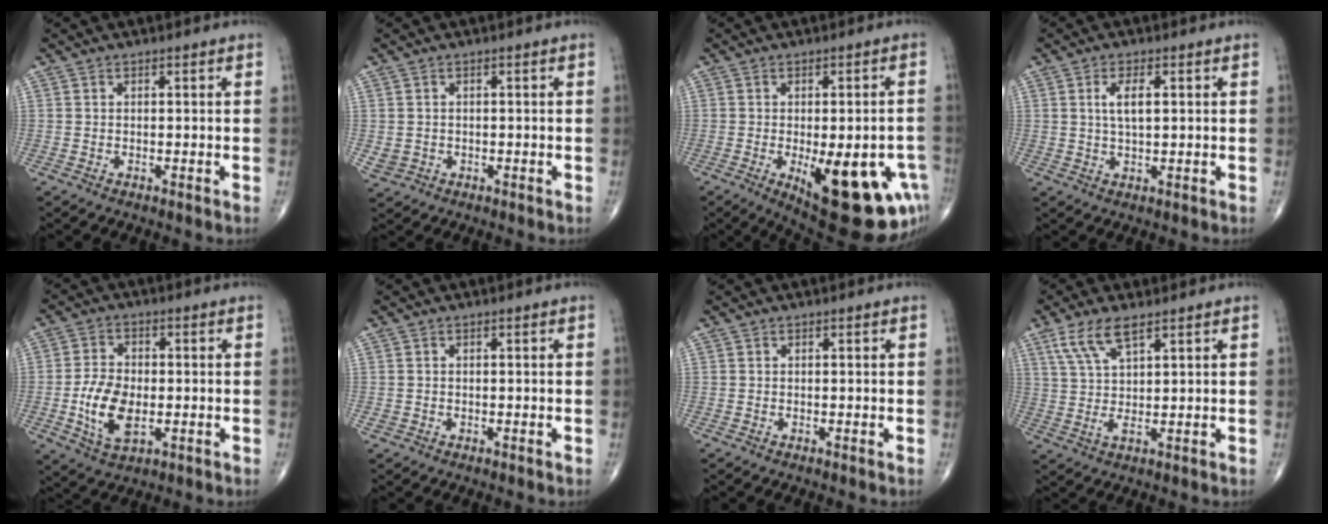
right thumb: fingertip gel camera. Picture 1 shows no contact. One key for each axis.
{"total": 2.1, "fx": -0.3, "fy": 1.9, "fz": 0.8, "tx": -0.010, "ty": 0.002, "tz": 0.001}
{"total": 20.7, "fx": -7.3, "fy": 8.1, "fz": 17.6, "tx": -0.167, "ty": -0.002, "tz": -0.077}
{"total": 4.2, "fx": 1.0, "fy": 1.6, "fz": 3.8, "tx": -0.067, "ty": -0.001, "tz": 0.019}
{"total": 9.7, "fx": -1.8, "fy": 5.5, "fz": 7.7, "tx": -0.140, "ty": 0.000, "tz": -0.032}
{"total": 0.7, "fx": -0.2, "fy": 0.7, "fz": 0.2, "tx": -0.003, "ty": 0.001, "tz": -0.002}
{"total": 0.0}
{"total": 7.0, "fx": 4.1, "fy": 1.9, "fz": 5.3, "tx": -0.112, "ty": -0.007, "tz": 0.088}